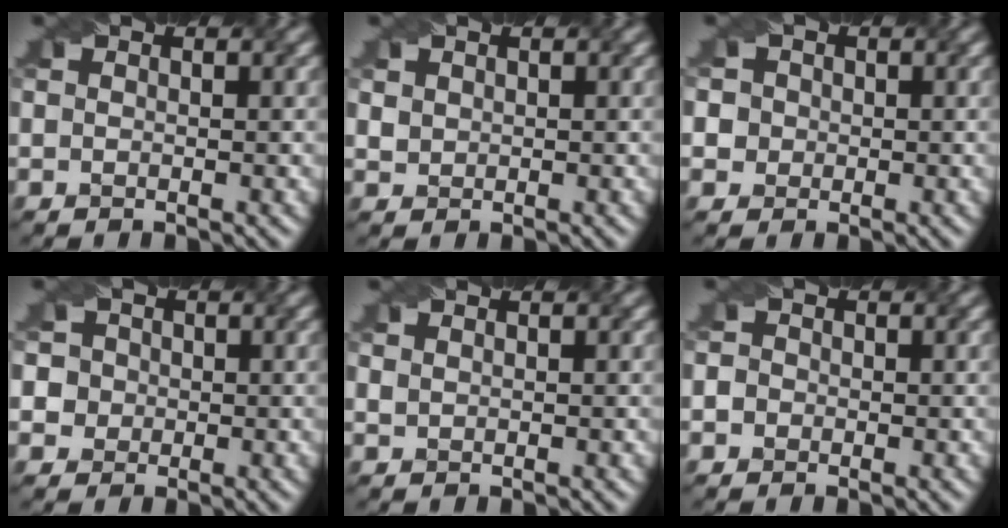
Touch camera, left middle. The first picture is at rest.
{"total": 1.5, "force": [0.9, 1.1, 0.5], "torque": [-0.025, 0.004, 0.032]}
{"total": 3.9, "force": [0.9, 3.6, 1.3], "torque": [-0.015, 0.030, -0.002]}
{"total": 5.1, "force": [0.9, 4.8, 1.5], "torque": [-0.025, 0.034, -0.005]}
{"total": 0.7, "force": [0.5, 0.3, 0.2], "torque": [-0.012, 0.000, 0.019]}
{"total": 2.0, "force": [0.0, 1.8, 0.8], "torque": [0.007, 0.024, -0.023]}